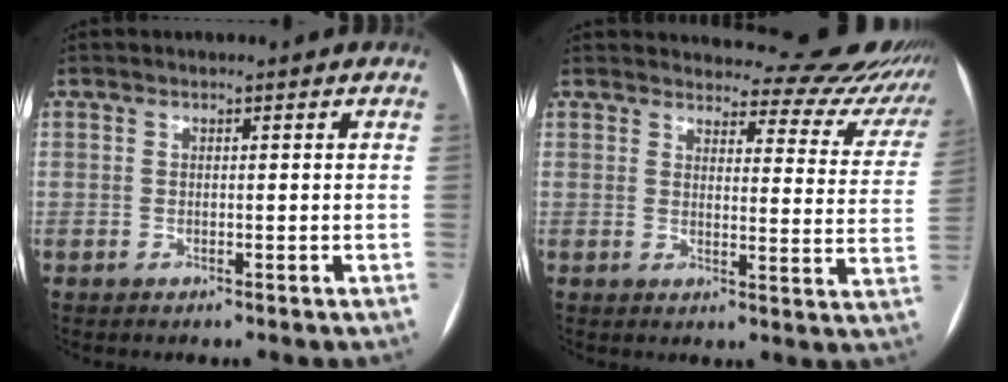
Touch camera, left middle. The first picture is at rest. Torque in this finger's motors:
{"motor_torque": [0.38, -0.65, 0.32, 0.03]}